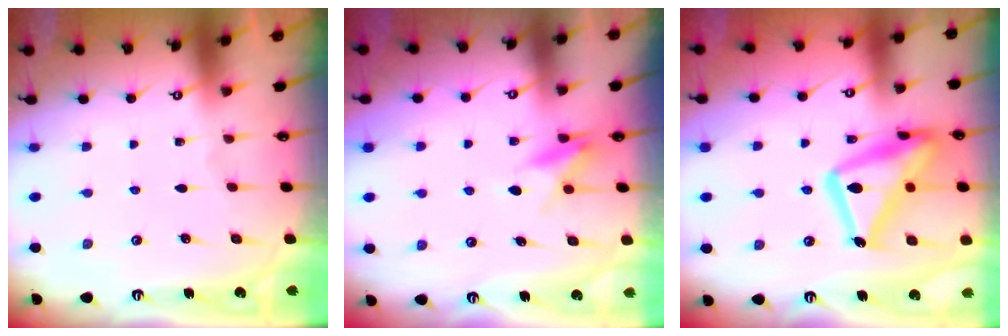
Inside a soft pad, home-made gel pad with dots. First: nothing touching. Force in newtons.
{"total": 8.8, "press": 8.7, "slide": 1.1}
{"total": 20.8, "press": 20.7, "slide": 1.6}